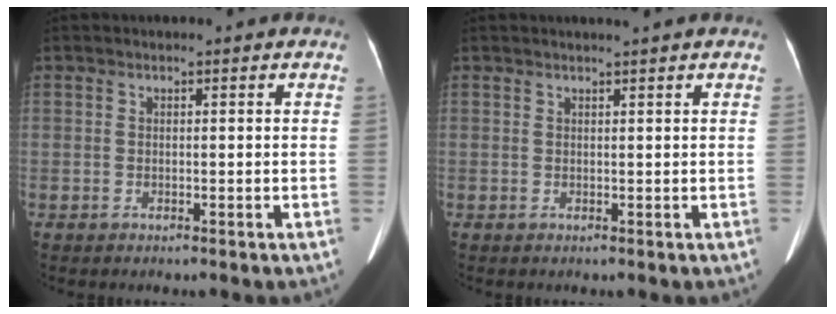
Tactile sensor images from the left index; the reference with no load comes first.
{"total": 1.7, "force": [1.4, -0.4, 0.8], "torque": [-0.009, 0.007, 0.026]}